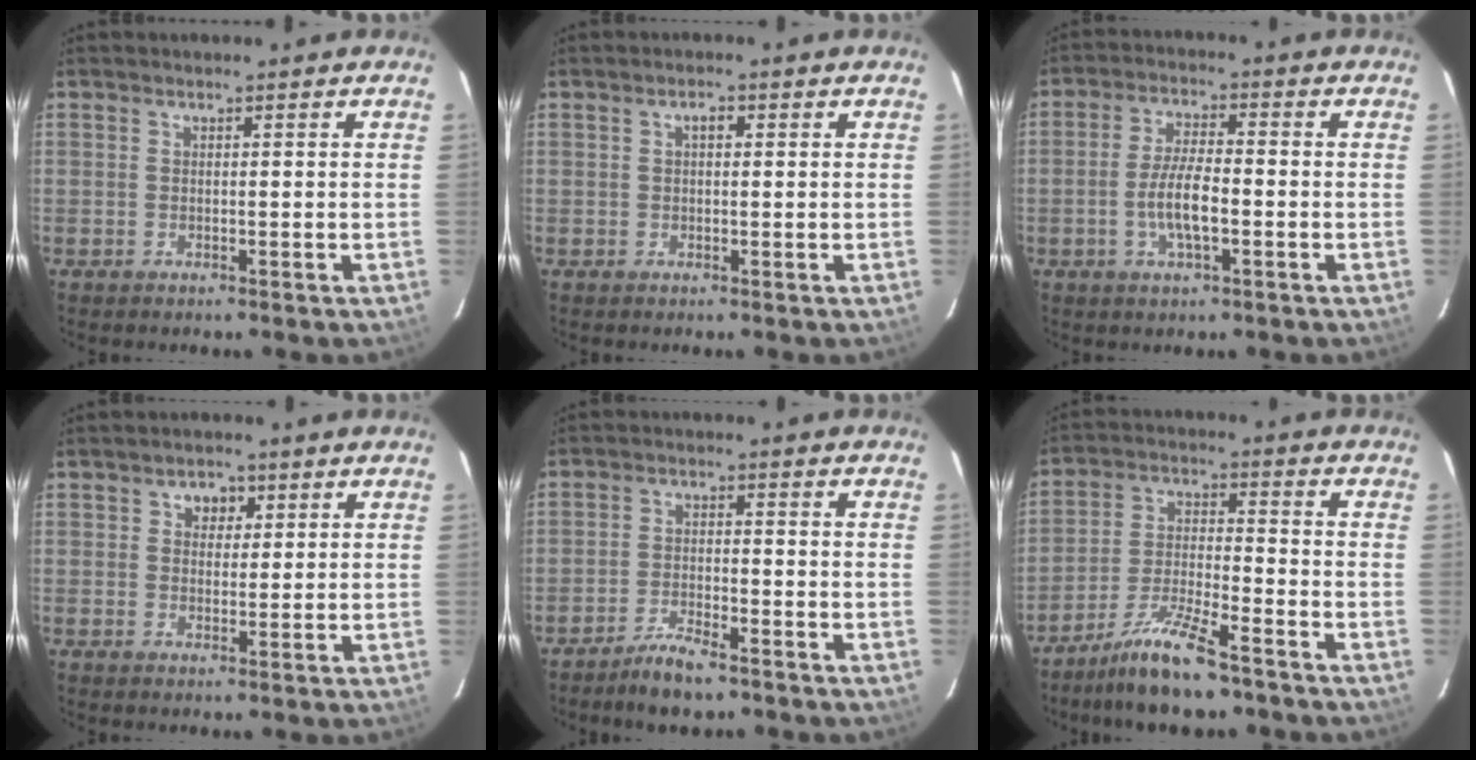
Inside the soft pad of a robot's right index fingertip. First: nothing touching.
{"total": 1.3, "force": [0.3, 0.8, 1.0], "torque": [-0.016, 0.008, 0.003]}
{"total": 6.9, "force": [-2.1, 2.0, 6.3], "torque": [-0.124, 0.000, -0.039]}
{"total": 3.0, "force": [1.1, 2.6, 1.0], "torque": [-0.007, 0.009, 0.018]}
{"total": 6.3, "force": [-5.0, 1.6, 3.5], "torque": [-0.091, -0.002, -0.092]}
{"total": 11.1, "force": [-8.7, 1.7, 6.6], "torque": [-0.141, -0.006, -0.161]}